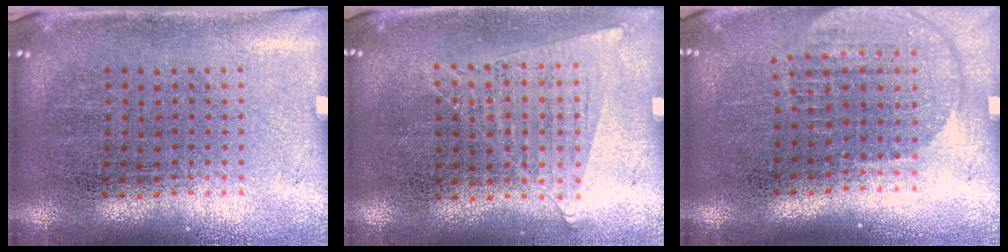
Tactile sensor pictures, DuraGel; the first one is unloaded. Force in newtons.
{"total": 0.7, "press": 0.5, "slide": 0.5}
{"total": 1.6, "press": 1.4, "slide": 0.9}